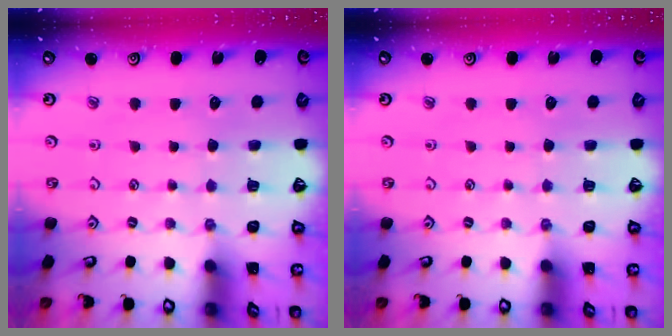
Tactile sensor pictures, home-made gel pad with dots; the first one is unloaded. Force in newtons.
{"total": 0.0}